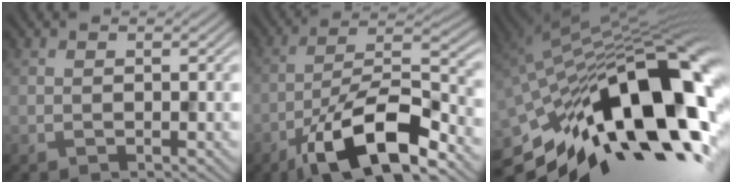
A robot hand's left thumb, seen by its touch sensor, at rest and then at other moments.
{"total": 13.6, "force": [-8.1, 4.2, 10.0], "torque": [-0.173, 0.003, -0.158]}
{"total": 19.7, "force": [-6.8, 8.0, 16.7], "torque": [-0.273, -0.009, -0.129]}